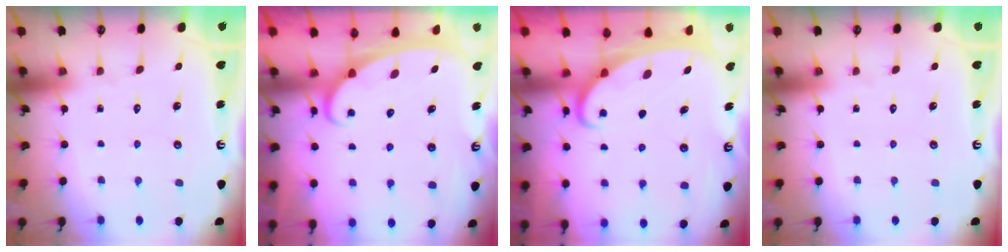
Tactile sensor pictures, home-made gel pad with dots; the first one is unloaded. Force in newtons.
{"total": 2.4, "press": 2.4, "slide": 0.3}
{"total": 2.2, "press": 2.1, "slide": 0.3}
{"total": 0.0}